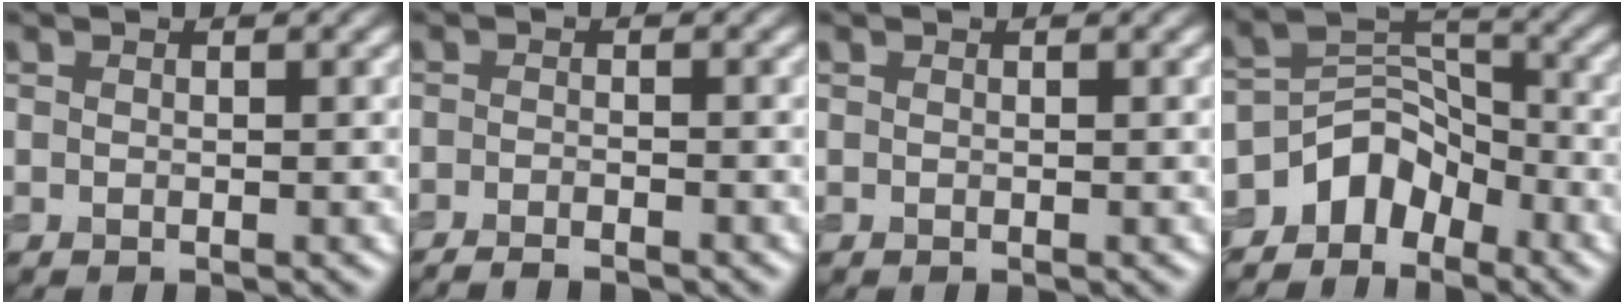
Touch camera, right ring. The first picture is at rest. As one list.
[{"total": 2.7, "force": [-2.2, 0.5, 1.5], "torque": [-0.023, -0.001, -0.042]}, {"total": 0.0}, {"total": 5.2, "force": [-3.7, 3.2, 1.7], "torque": [-0.009, 0.006, -0.072]}]